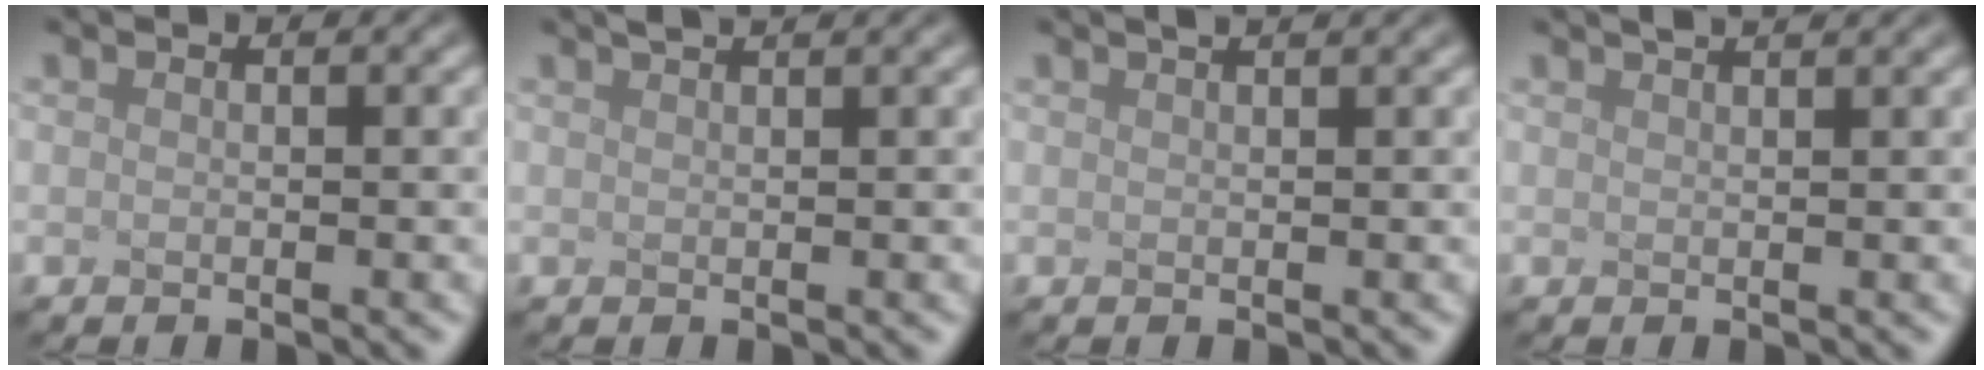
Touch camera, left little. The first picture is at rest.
{"total": 2.7, "force": [2.0, 0.8, 1.6], "torque": [-0.004, 0.018, 0.000]}
{"total": 2.9, "force": [1.9, 1.2, 1.9], "torque": [-0.002, 0.022, -0.008]}
{"total": 3.5, "force": [2.5, 1.2, 2.0], "torque": [-0.005, 0.027, 0.001]}